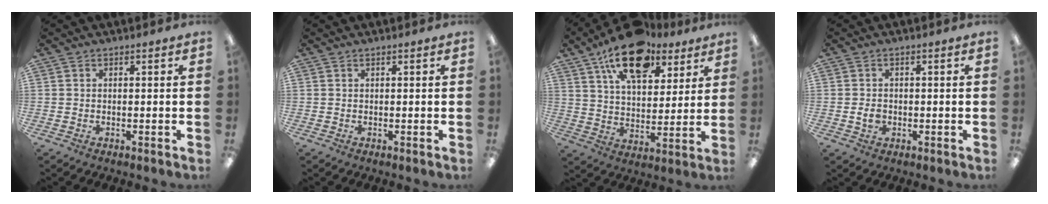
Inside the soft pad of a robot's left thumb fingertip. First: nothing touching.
{"total": 0.0}
{"total": 17.3, "force": [11.2, 9.0, 9.6], "torque": [-0.152, -0.051, 0.197]}
{"total": 2.5, "force": [-0.3, 1.9, 1.5], "torque": [-0.027, 0.003, -0.005]}